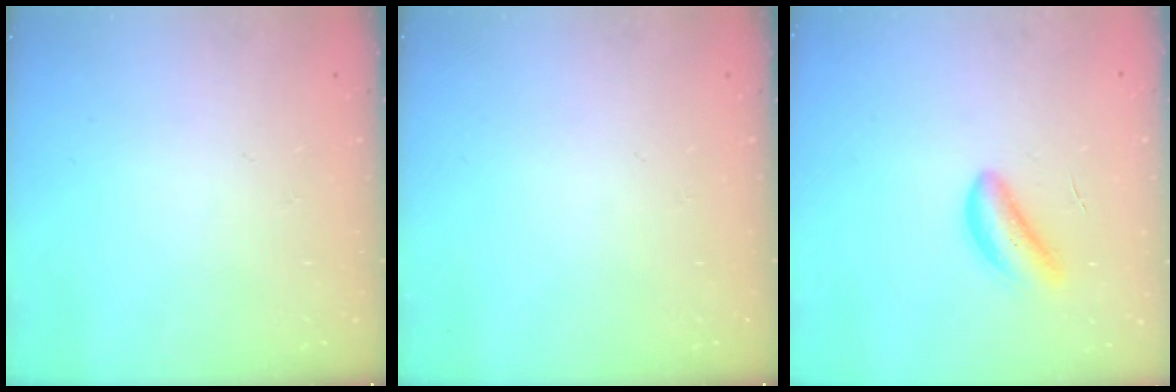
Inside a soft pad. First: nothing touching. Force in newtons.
{"total": 0.0}
{"total": 3.6, "press": 3.5, "slide": 0.9}